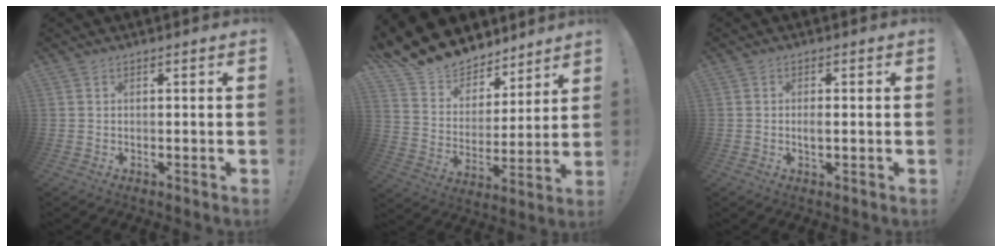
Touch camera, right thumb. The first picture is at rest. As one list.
[{"total": 14.0, "force": [12.2, 6.3, 2.5], "torque": [-0.071, -0.100, 0.231]}, {"total": 2.0, "force": [-0.4, 0.6, 1.8], "torque": [-0.028, 0.000, -0.009]}]